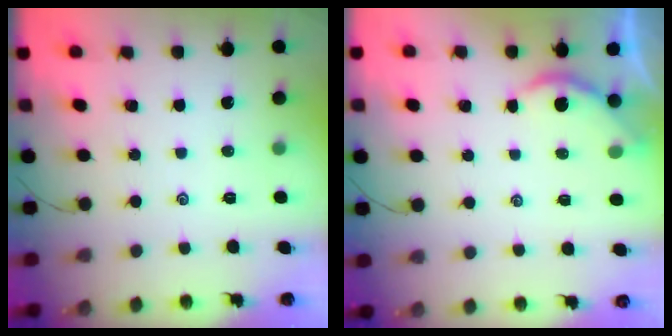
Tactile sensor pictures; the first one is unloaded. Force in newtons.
{"total": 2.2, "press": 2.2, "slide": 0.2}